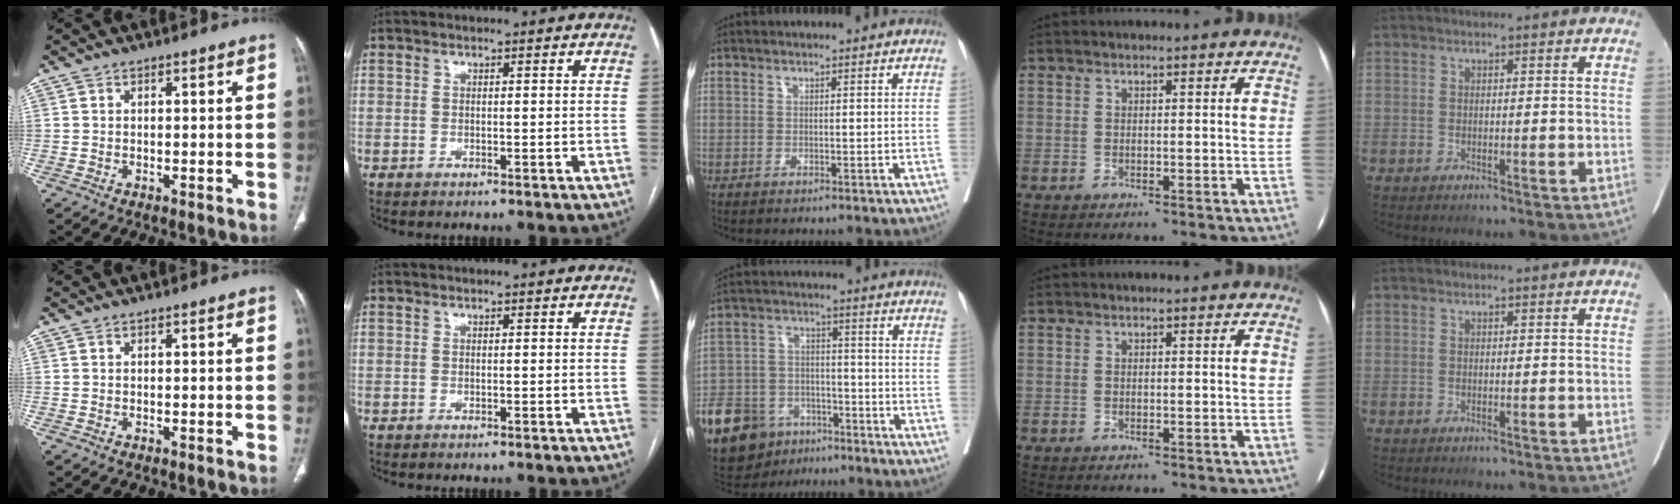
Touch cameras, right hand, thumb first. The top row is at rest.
{"middle": {"total": 19.4, "force": [-12.4, 11.9, 9.0], "torque": [-0.240, -0.001, -0.205]}}